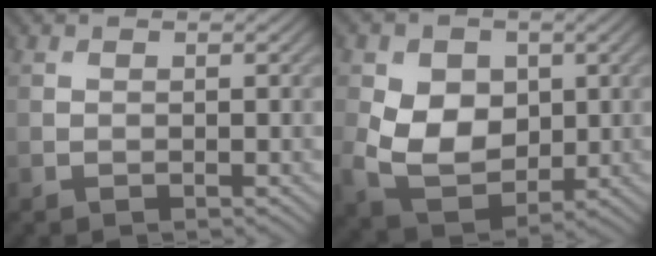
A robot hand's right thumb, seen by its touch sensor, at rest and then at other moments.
{"total": 9.2, "force": [0.3, 6.9, 6.0], "torque": [-0.135, -0.018, 0.002]}